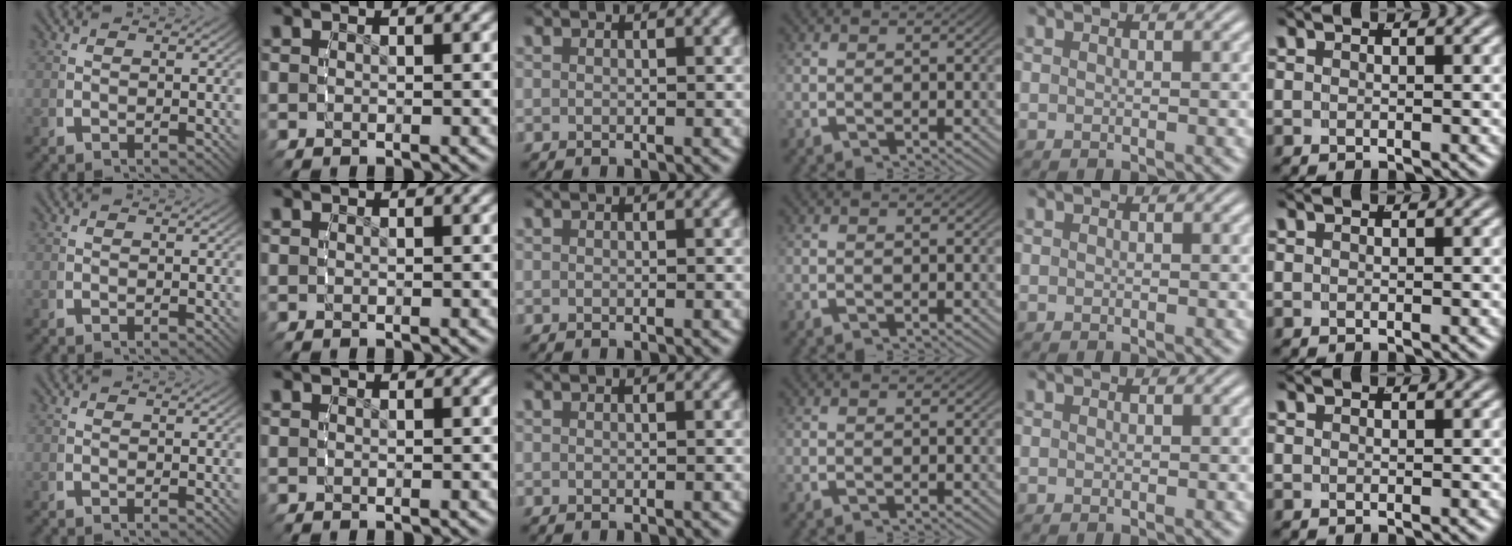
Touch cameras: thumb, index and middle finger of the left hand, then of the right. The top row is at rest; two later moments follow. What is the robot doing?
{"motion": "reach", "object": "bottle cap"}